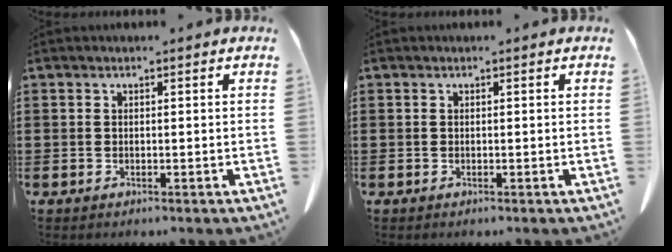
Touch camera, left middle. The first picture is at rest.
{"total": 0.0}